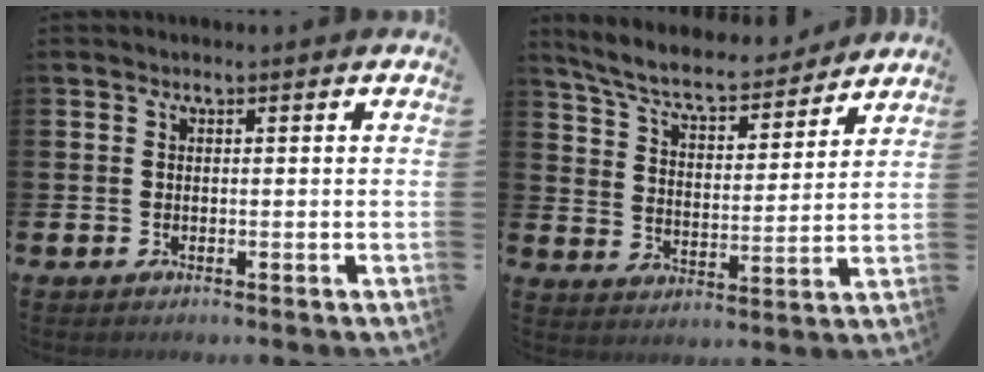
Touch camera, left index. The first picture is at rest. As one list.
[{"total": 7.5, "force": [6.9, 1.4, 2.6], "torque": [-0.084, -0.047, 0.117]}]